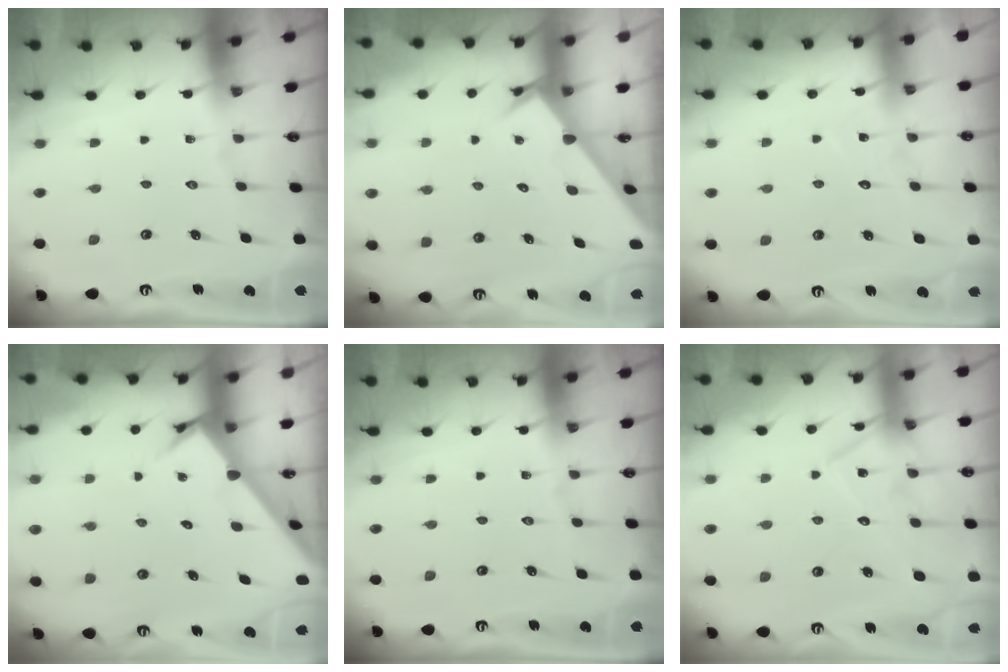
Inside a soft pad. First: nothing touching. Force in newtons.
{"total": 2.9, "press": 2.9, "slide": 0.1}
{"total": 7.7, "press": 7.7, "slide": 0.6}
{"total": 2.9, "press": 2.9, "slide": 0.2}
{"total": 0.0}
{"total": 14.0, "press": 14.0, "slide": 0.9}